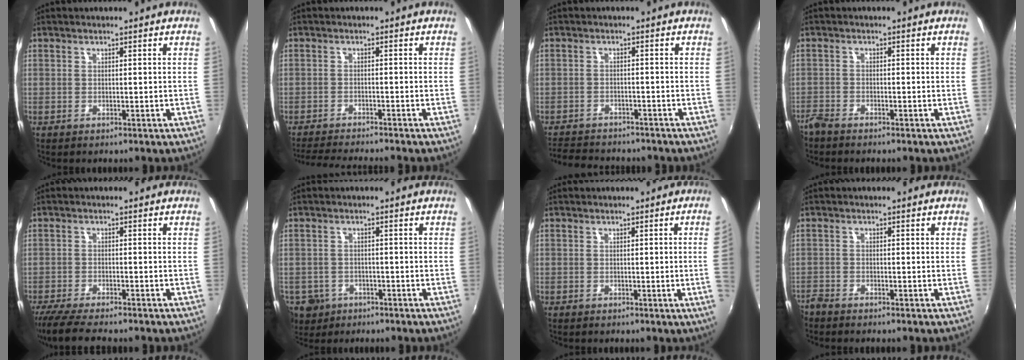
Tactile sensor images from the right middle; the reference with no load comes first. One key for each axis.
{"total": 7.4, "fx": -6.9, "fy": -0.3, "fz": 2.7, "tx": -0.069, "ty": -0.016, "tz": -0.114}
{"total": 9.4, "fx": -8.5, "fy": 2.9, "fz": 2.9, "tx": -0.080, "ty": -0.011, "tz": -0.130}
{"total": 2.9, "fx": -2.7, "fy": 0.7, "fz": 0.8, "tx": -0.026, "ty": -0.010, "tz": -0.057}
{"total": 8.4, "fx": -7.3, "fy": 1.0, "fz": 4.1, "tx": -0.101, "ty": -0.030, "tz": -0.127}
{"total": 7.6, "fx": -4.0, "fy": 5.9, "fz": 2.6, "tx": -0.079, "ty": -0.009, "tz": -0.060}
{"total": 2.9, "fx": -0.1, "fy": -1.6, "fz": 2.5, "tx": -0.042, "ty": -0.011, "tz": 0.005}
{"total": 3.1, "fx": -2.9, "fy": 0.9, "fz": 0.6, "tx": -0.025, "ty": -0.012, "tz": -0.063}